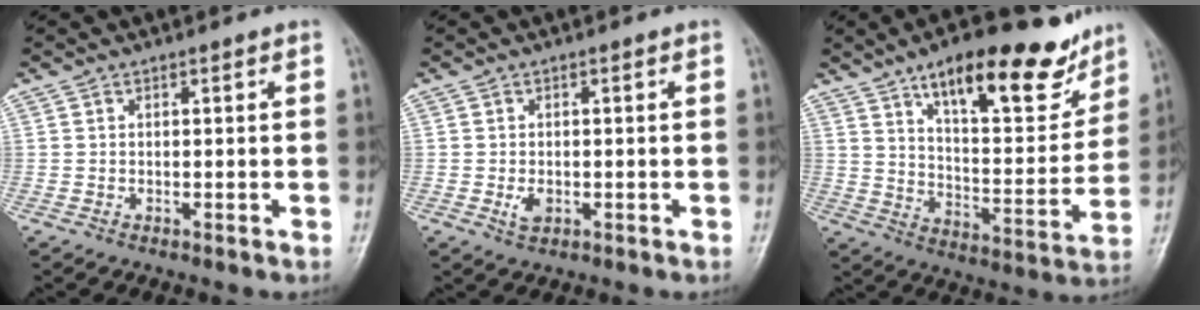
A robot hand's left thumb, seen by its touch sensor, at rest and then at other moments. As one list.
[{"total": 2.3, "force": [-0.5, 1.5, 1.6], "torque": [-0.029, -0.002, -0.007]}, {"total": 21.3, "force": [13.8, 7.5, 14.3], "torque": [-0.164, -0.063, 0.215]}]